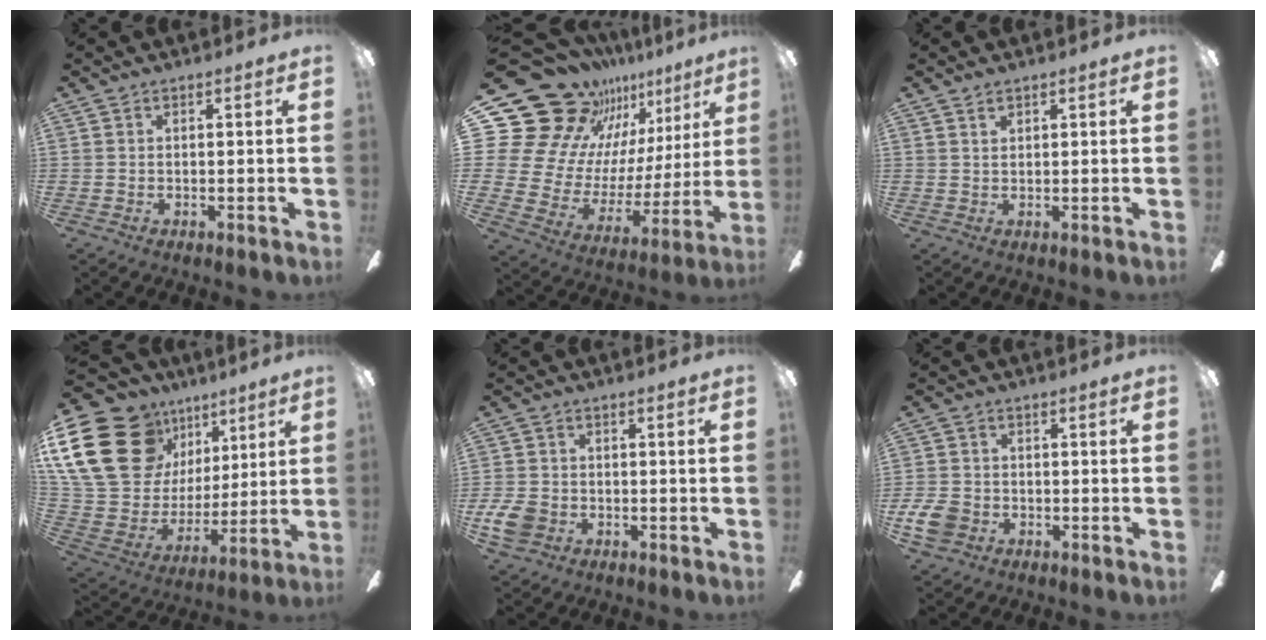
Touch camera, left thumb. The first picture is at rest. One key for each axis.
{"total": 23.9, "fx": 16.9, "fy": 14.0, "fz": 9.4, "tx": -0.203, "ty": -0.135, "tz": 0.335}
{"total": 1.3, "fx": 1.0, "fy": 0.7, "fz": 0.5, "tx": -0.013, "ty": 0.001, "tz": 0.020}
{"total": 26.9, "fx": 12.1, "fy": 18.9, "fz": 14.8, "tx": -0.297, "ty": -0.054, "tz": 0.250}
{"total": 5.9, "fx": -2.1, "fy": 4.6, "fz": 3.0, "tx": -0.065, "ty": 0.010, "tz": -0.041}
{"total": 6.3, "fx": -2.3, "fy": 5.0, "fz": 2.9, "tx": -0.072, "ty": 0.010, "tz": -0.046}